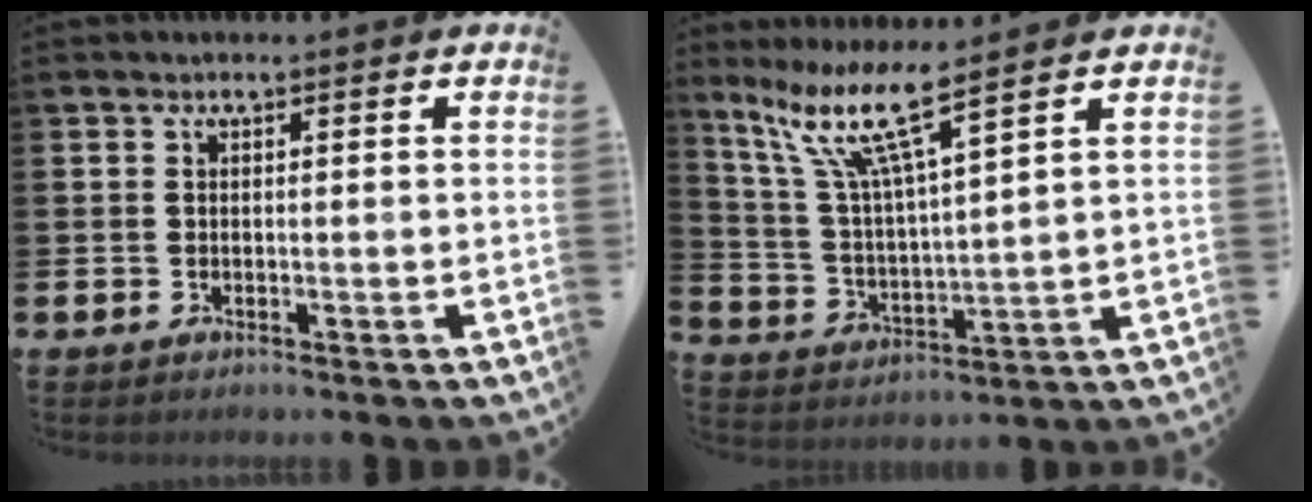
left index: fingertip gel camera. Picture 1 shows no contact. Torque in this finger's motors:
{"motor_torque": [0.89, -0.66, 0.23, 0.10]}